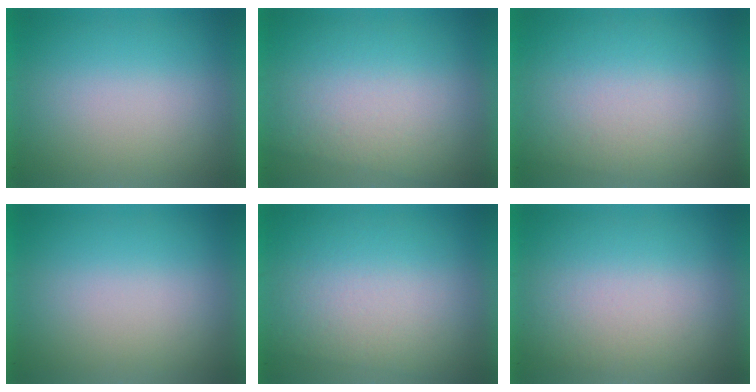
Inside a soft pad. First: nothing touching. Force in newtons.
{"total": 3.1}
{"total": 2.6}
{"total": 0.0}
{"total": 2.8}
{"total": 1.4}